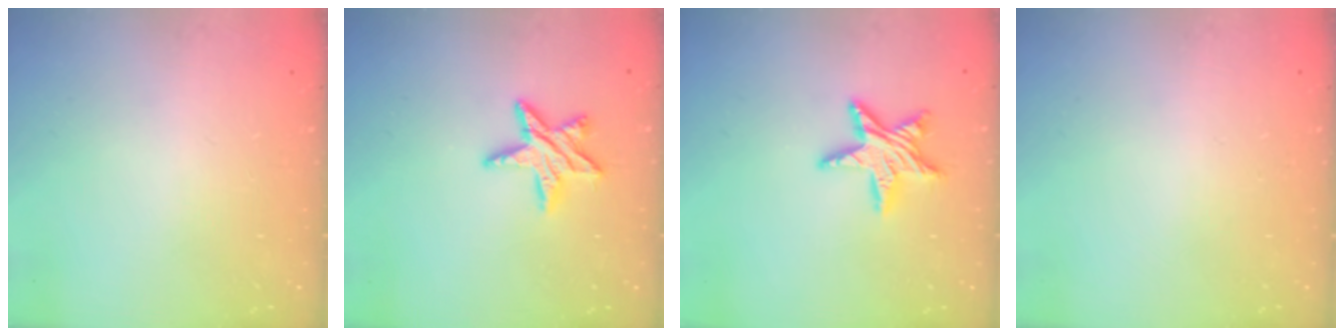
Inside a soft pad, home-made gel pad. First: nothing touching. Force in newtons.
{"total": 9.3, "press": 9.2, "slide": 0.7}
{"total": 10.5, "press": 10.5, "slide": 0.8}
{"total": 0.0}